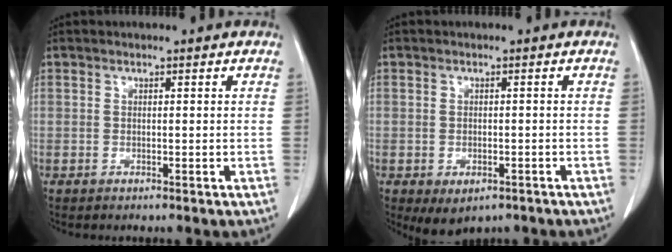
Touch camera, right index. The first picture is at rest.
{"total": 3.7, "force": [-2.1, 2.2, 2.2], "torque": [-0.031, -0.005, -0.017]}